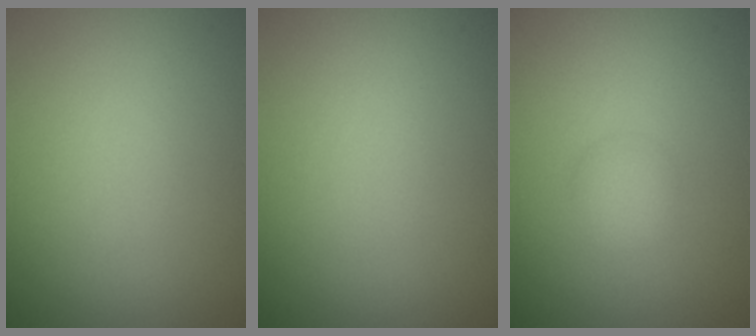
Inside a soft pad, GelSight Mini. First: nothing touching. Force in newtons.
{"total": 0.0}
{"total": 1.5, "press": 1.5, "slide": 0.1}